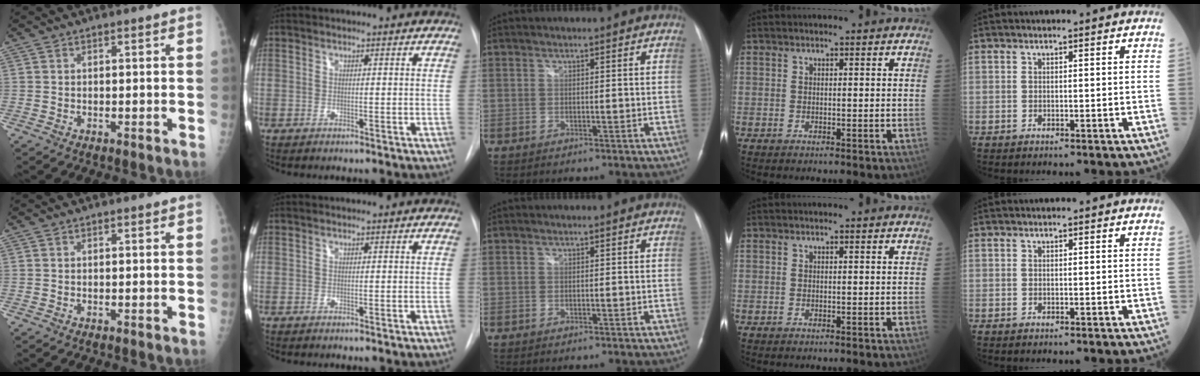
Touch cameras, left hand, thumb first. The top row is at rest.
{}